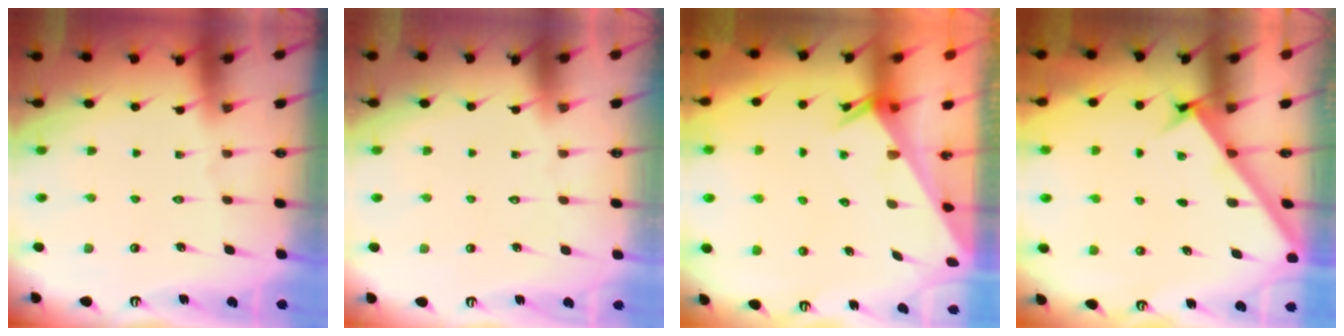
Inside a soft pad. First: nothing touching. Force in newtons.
{"total": 1.6, "press": 1.6, "slide": 0.1}
{"total": 2.7, "press": 2.7, "slide": 0.1}
{"total": 2.6, "press": 2.6, "slide": 0.3}